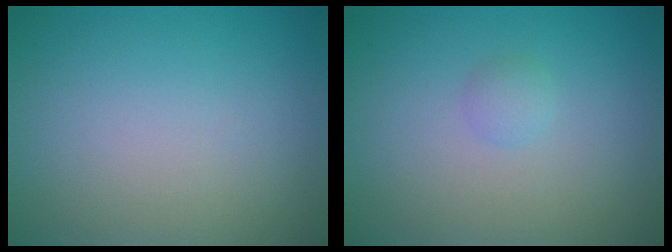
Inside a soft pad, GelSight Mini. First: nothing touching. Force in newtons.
{"total": 0.9, "press": 0.9, "slide": 0.1}